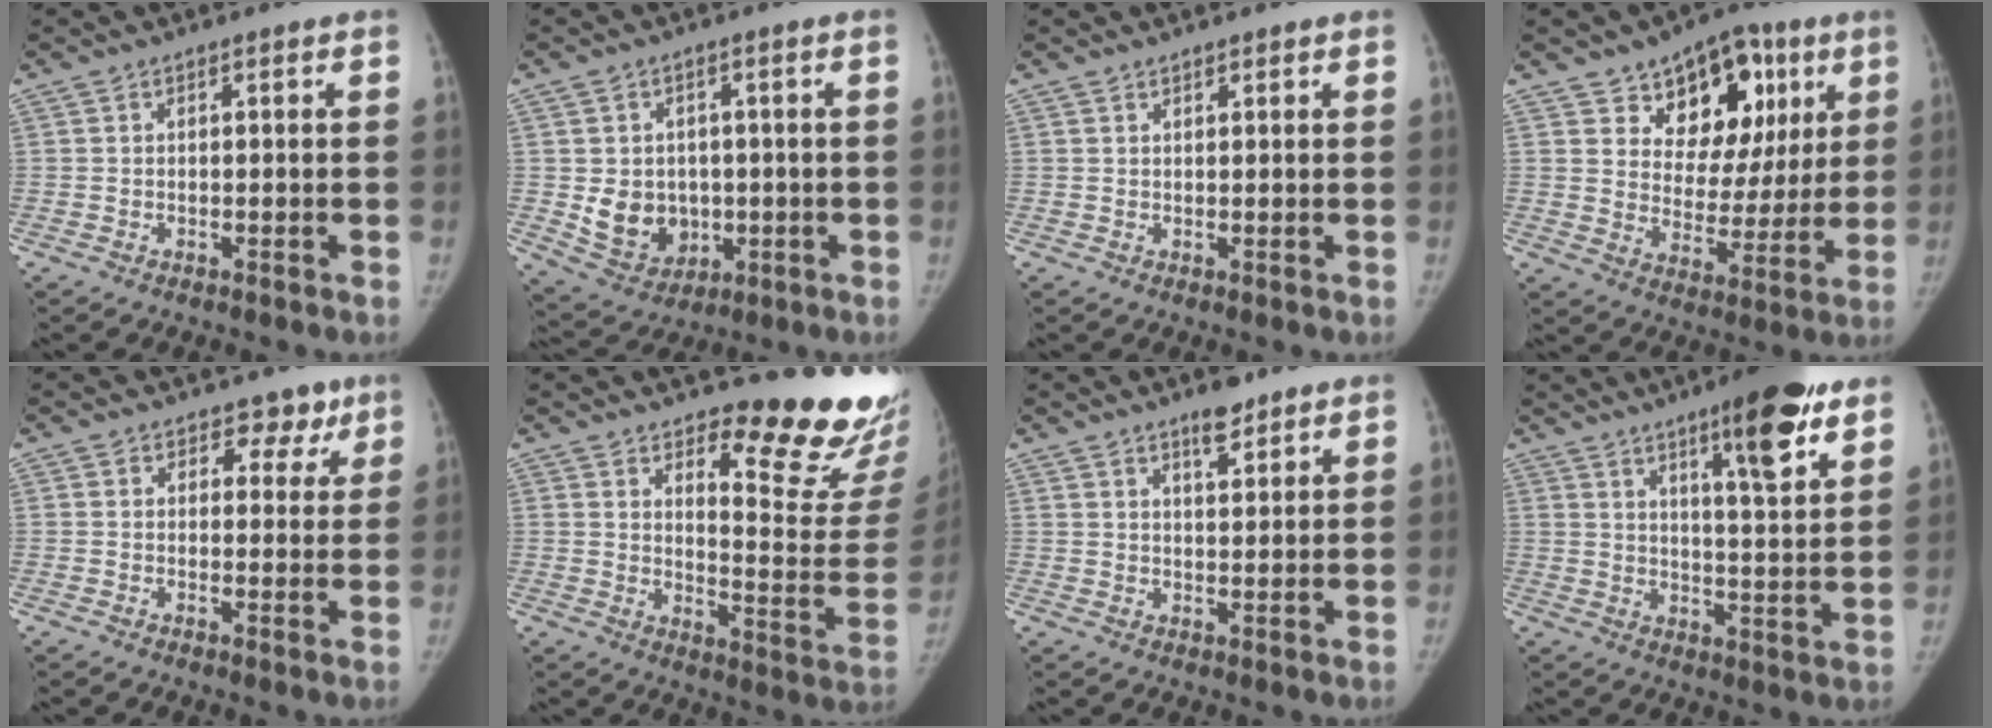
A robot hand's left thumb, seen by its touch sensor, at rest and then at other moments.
{"total": 9.2, "force": [-0.5, 7.8, 5.0], "torque": [-0.048, -0.007, 0.015]}
{"total": 1.1, "force": [1.0, 0.4, 0.2], "torque": [0.003, -0.007, 0.015]}
{"total": 16.5, "force": [8.3, 10.8, 9.4], "torque": [-0.068, -0.031, 0.129]}
{"total": 4.6, "force": [3.1, 3.3, 1.0], "torque": [0.024, -0.013, 0.037]}
{"total": 18.5, "force": [15.5, 4.2, 9.1], "torque": [-0.074, -0.170, 0.194]}
{"total": 5.0, "force": [3.8, 1.8, 2.7], "torque": [-0.027, -0.026, 0.060]}
{"total": 14.7, "force": [9.0, 3.0, 11.3], "torque": [-0.141, -0.048, 0.131]}